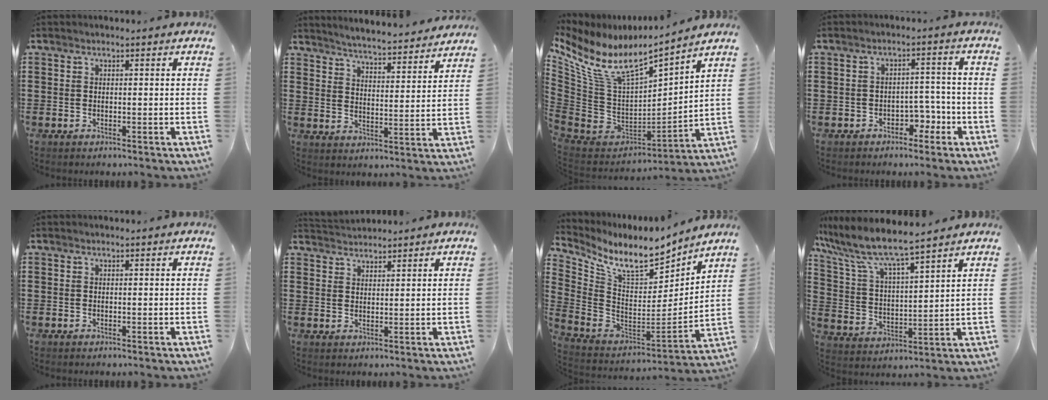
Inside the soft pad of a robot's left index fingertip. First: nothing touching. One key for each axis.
{"total": 4.5, "fx": 4.4, "fy": -0.7, "fz": 0.4, "tx": -0.030, "ty": -0.037, "tz": 0.072}
{"total": 10.2, "fx": 6.1, "fy": 3.4, "fz": 7.4, "tx": -0.171, "ty": -0.046, "tz": 0.103}
{"total": 3.9, "fx": -2.6, "fy": 2.2, "fz": 1.9, "tx": -0.037, "ty": 0.010, "tz": -0.053}
{"total": 0.0}
{"total": 2.3, "fx": 2.3, "fy": 0.1, "fz": -0.3, "tx": -0.001, "ty": -0.003, "tz": 0.046}
{"total": 9.6, "fx": 7.4, "fy": 2.9, "fz": 5.4, "tx": -0.130, "ty": -0.057, "tz": 0.125}
{"total": 7.0, "fx": 6.3, "fy": 0.7, "fz": 3.1, "tx": -0.091, "ty": -0.033, "tz": 0.103}